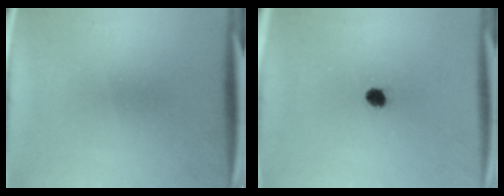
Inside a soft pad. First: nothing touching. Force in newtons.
{"total": 2.4}